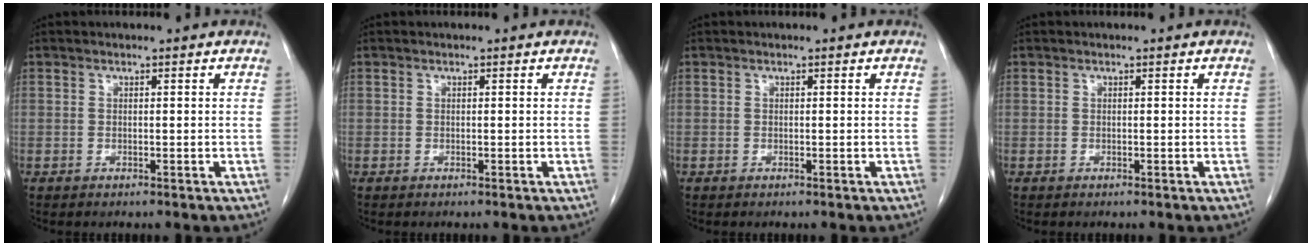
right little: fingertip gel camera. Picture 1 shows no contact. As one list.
[{"total": 0.0}, {"total": 0.0}, {"total": 0.0}]